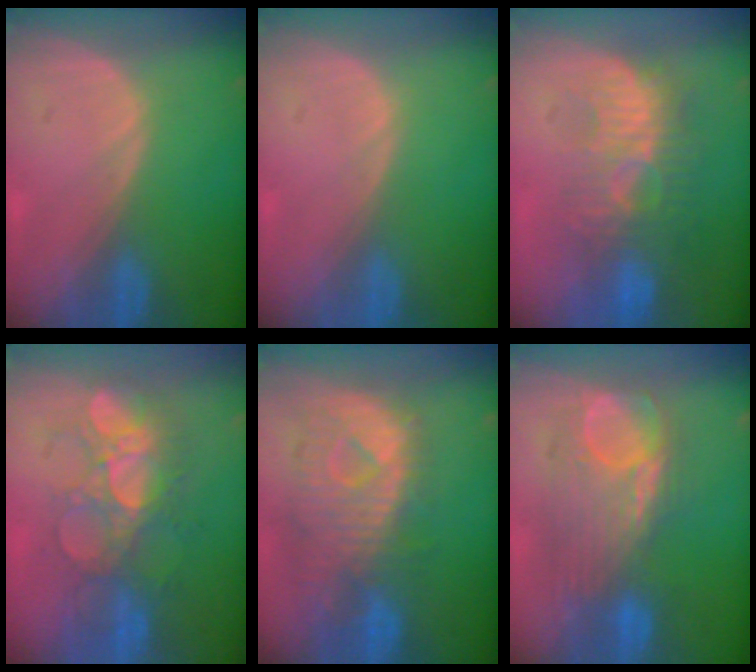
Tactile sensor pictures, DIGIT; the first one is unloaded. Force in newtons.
{"total": 0.0}
{"total": 9.4, "press": 8.9, "slide": 3.0}
{"total": 8.7, "press": 8.6, "slide": 1.5}
{"total": 10.7, "press": 9.5, "slide": 4.9}
{"total": 9.1, "press": 9.0, "slide": 1.4}